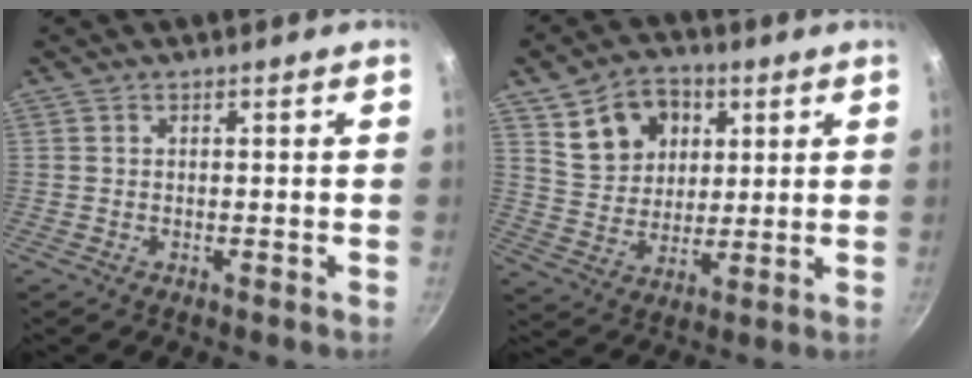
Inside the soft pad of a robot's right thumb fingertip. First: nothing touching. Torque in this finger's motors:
{"motor_torque": [-0.69, 0.75, 0.01, 0.24, 0.20]}